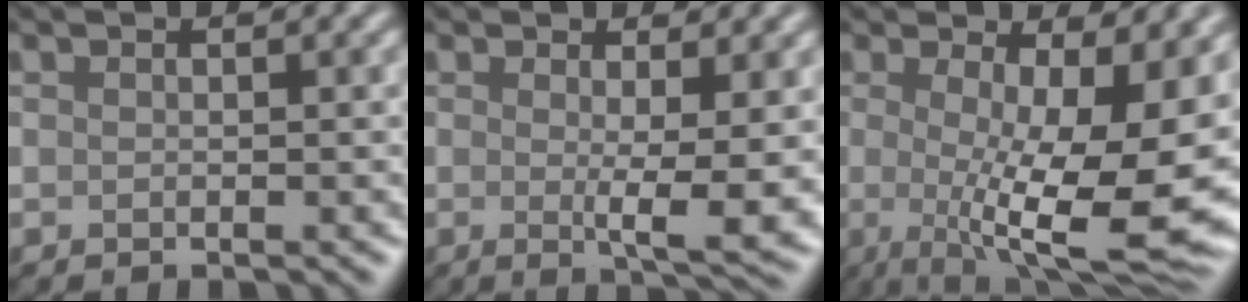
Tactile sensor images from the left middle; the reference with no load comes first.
{"total": 4.7, "force": [0.1, 0.7, 4.6], "torque": [-0.074, -0.013, 0.004]}
{"total": 14.5, "force": [-1.0, 4.2, 13.9], "torque": [-0.163, -0.005, -0.008]}